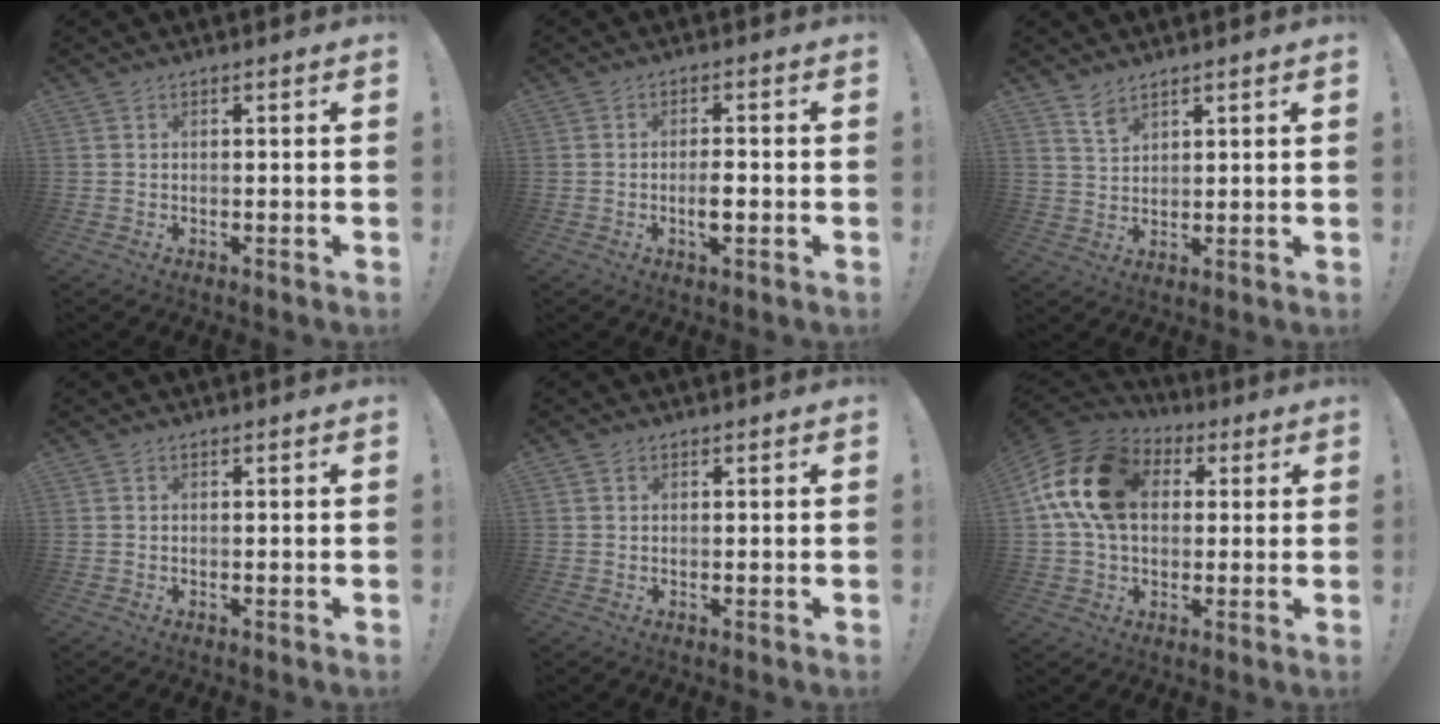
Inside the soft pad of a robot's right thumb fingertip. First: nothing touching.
{"total": 4.1, "force": [-1.3, 1.3, 3.7], "torque": [-0.065, 0.005, -0.023]}
{"total": 4.6, "force": [3.7, 1.8, 2.0], "torque": [-0.031, -0.026, 0.069]}
{"total": 0.0}
{"total": 0.7, "force": [0.3, 0.6, 0.0], "torque": [0.004, -0.001, 0.006]}
{"total": 18.9, "force": [4.5, 13.1, 12.8], "torque": [-0.221, 0.008, 0.084]}